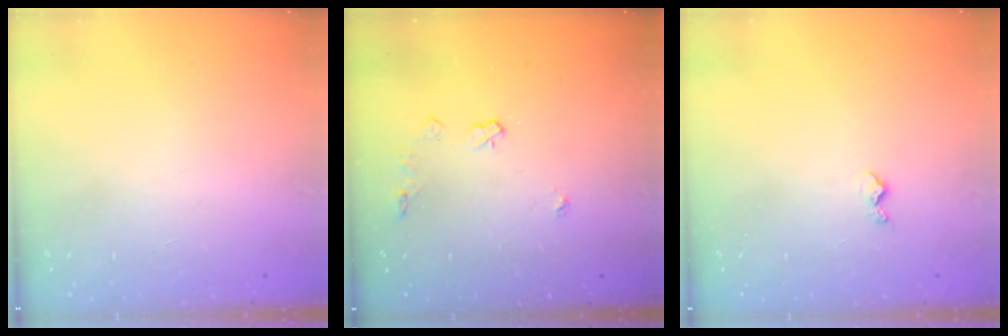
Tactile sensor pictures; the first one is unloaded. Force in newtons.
{"total": 4.1, "press": 4.1, "slide": 0.6}
{"total": 4.0, "press": 4.0, "slide": 0.5}